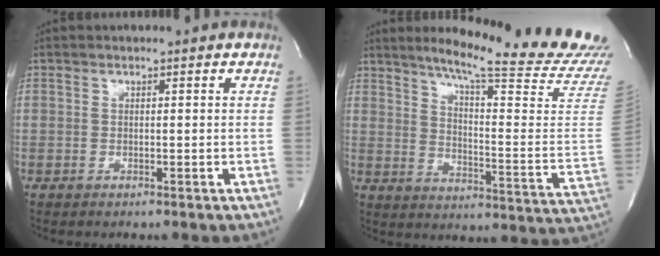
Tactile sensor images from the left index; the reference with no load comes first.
{"total": 24.4, "force": [21.0, -1.2, 12.3], "torque": [-0.185, -0.115, 0.261]}